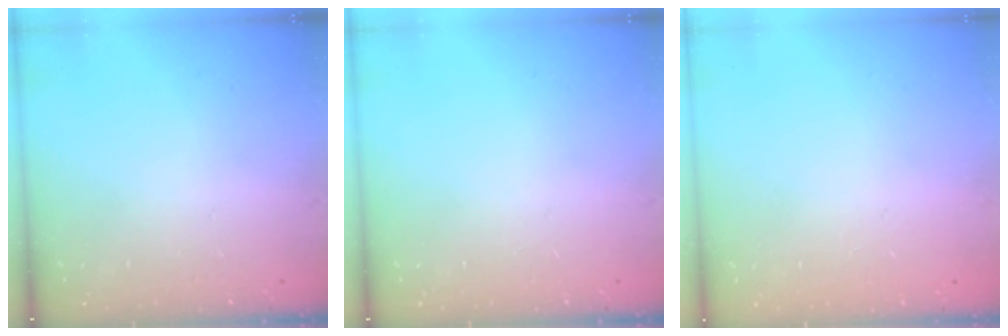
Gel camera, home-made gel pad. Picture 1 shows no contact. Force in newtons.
{"total": 0.0}
{"total": 0.0}